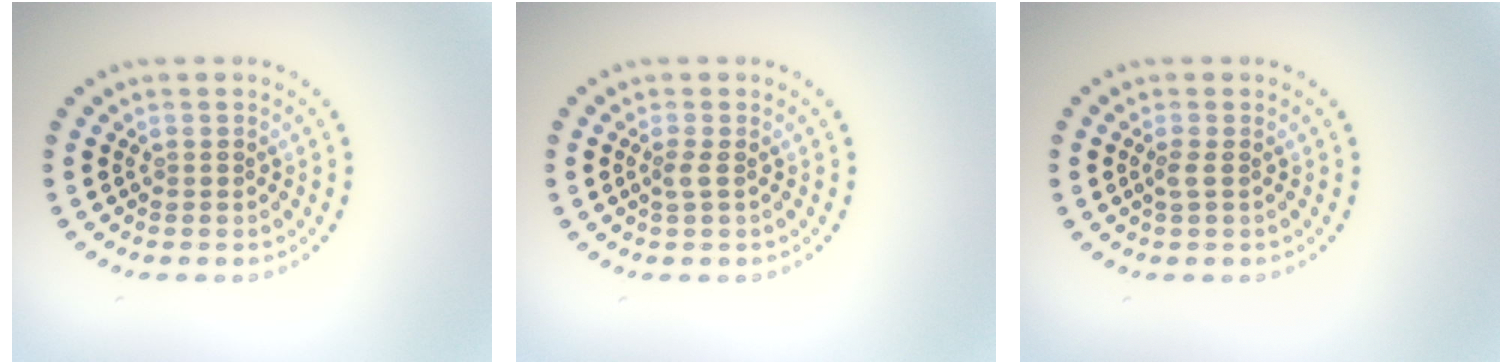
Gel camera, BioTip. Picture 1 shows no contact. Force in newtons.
{"total": 0.9, "press": 0.6, "slide": 0.6}
{"total": 0.9, "press": 0.6, "slide": 0.7}